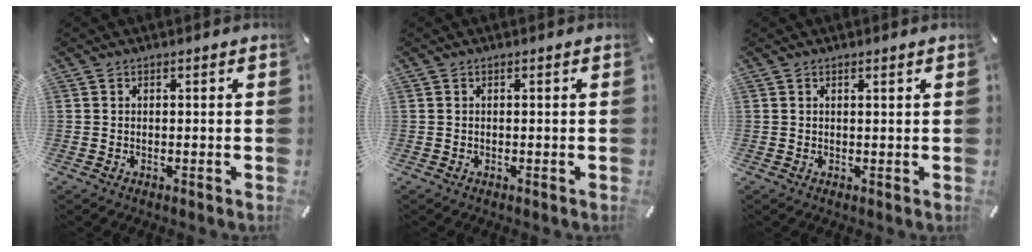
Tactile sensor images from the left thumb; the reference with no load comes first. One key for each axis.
{"total": 0.0}
{"total": 0.7, "fx": 0.5, "fy": 0.0, "fz": 0.5, "tx": -0.009, "ty": -0.001, "tz": 0.008}